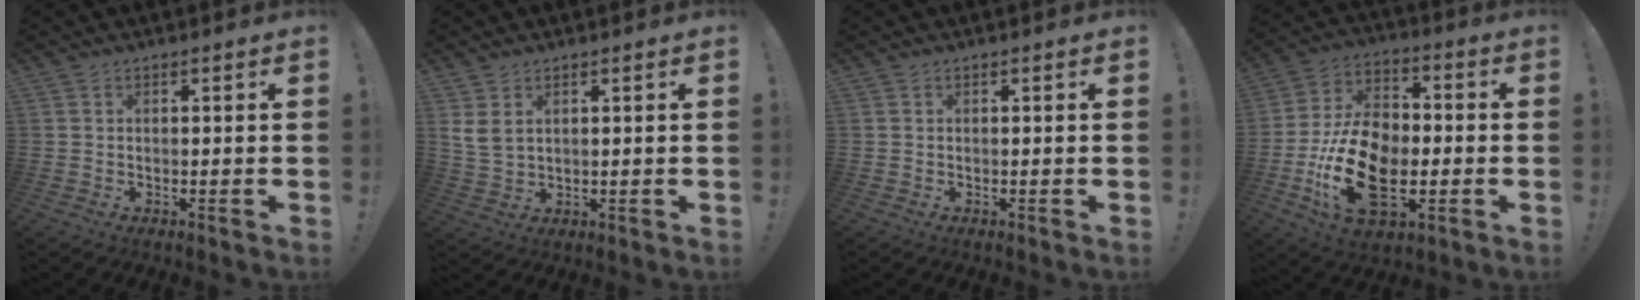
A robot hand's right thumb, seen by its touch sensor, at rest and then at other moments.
{"total": 4.5, "force": [2.0, 2.6, 3.2], "torque": [-0.062, -0.007, 0.037]}
{"total": 0.0}
{"total": 21.2, "force": [-5.5, 13.1, 15.8], "torque": [-0.307, 0.026, -0.088]}